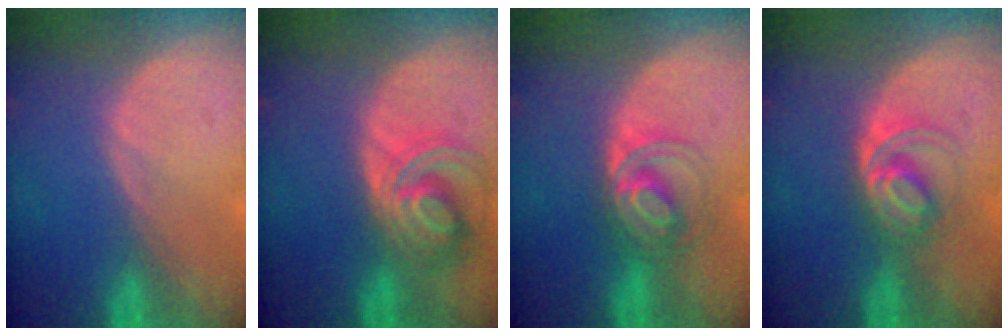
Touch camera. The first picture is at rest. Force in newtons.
{"total": 7.1, "press": 6.9, "slide": 1.8}
{"total": 6.0, "press": 5.6, "slide": 2.3}
{"total": 5.1, "press": 5.0, "slide": 1.3}